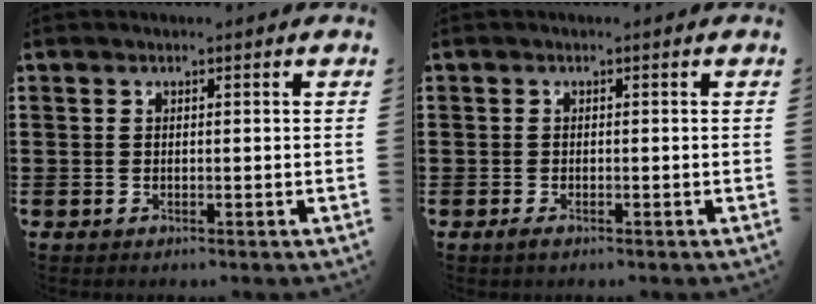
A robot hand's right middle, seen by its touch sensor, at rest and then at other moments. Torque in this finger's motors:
{"motor_torque": [1.08, 0.40, -0.03, -0.02]}